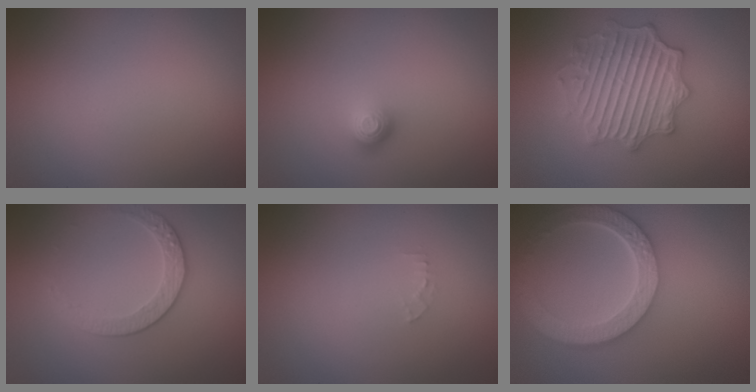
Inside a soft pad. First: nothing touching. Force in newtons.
{"total": 1.6, "press": 1.2, "slide": 1.1}
{"total": 5.2, "press": 5.1, "slide": 0.9}
{"total": 2.2, "press": 1.7, "slide": 1.4}
{"total": 0.7, "press": 0.7, "slide": 0.1}
{"total": 6.5, "press": 5.1, "slide": 4.0}